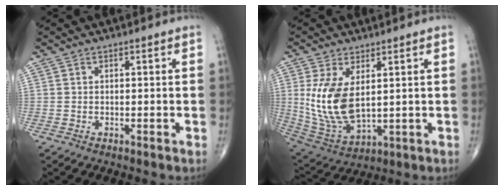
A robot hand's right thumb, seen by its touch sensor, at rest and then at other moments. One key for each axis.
{"total": 13.0, "fx": 2.2, "fy": 6.7, "fz": 10.9, "tx": -0.220, "ty": -0.019, "tz": 0.064}